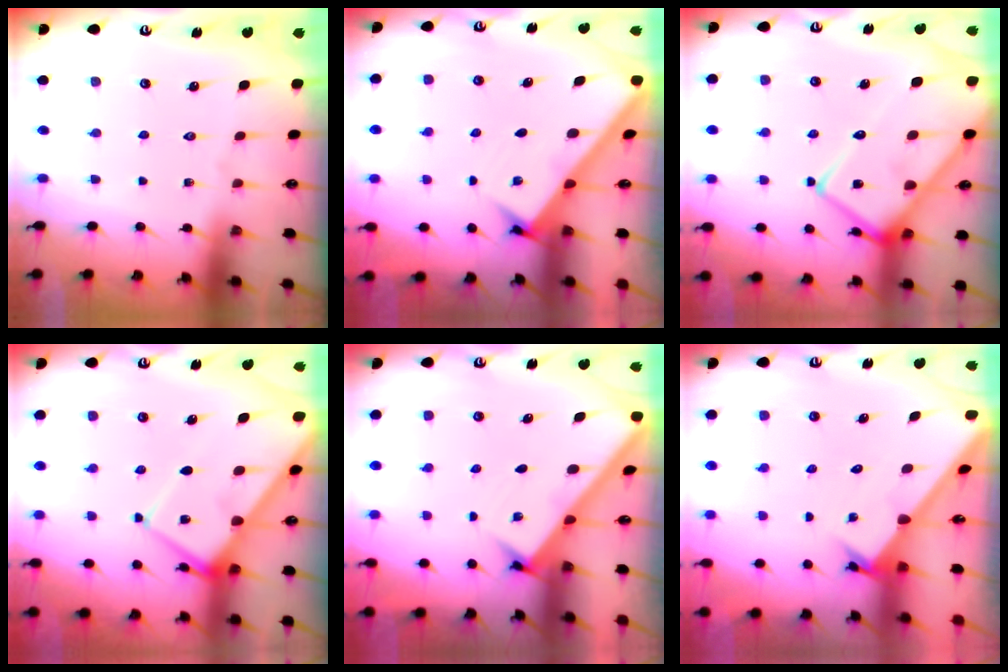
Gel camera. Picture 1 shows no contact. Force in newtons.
{"total": 2.9, "press": 2.9, "slide": 0.4}
{"total": 16.8, "press": 16.7, "slide": 1.7}
{"total": 9.0, "press": 8.9, "slide": 0.7}
{"total": 2.4, "press": 2.4, "slide": 0.3}
{"total": 1.9, "press": 1.9, "slide": 0.1}